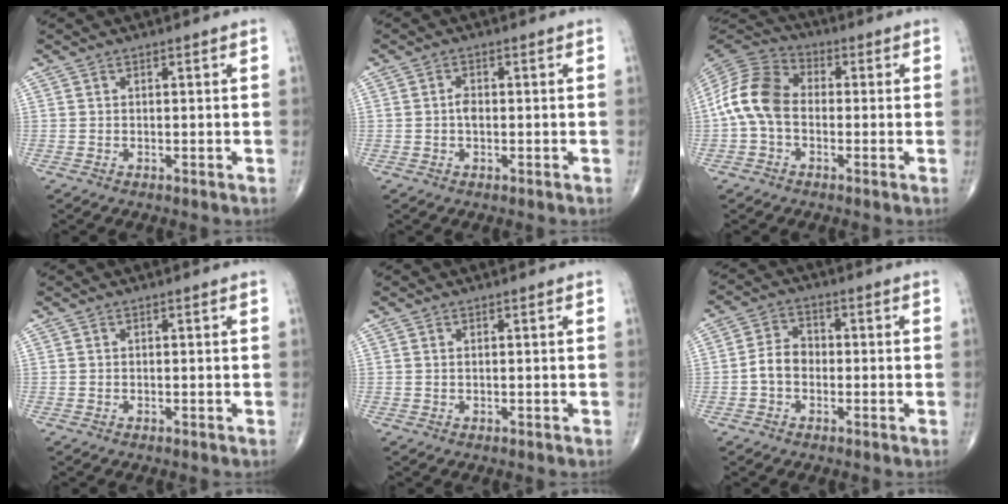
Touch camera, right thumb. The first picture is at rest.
{"total": 1.8, "force": [-0.2, 1.1, 1.4], "torque": [-0.022, 0.003, -0.006]}
{"total": 11.3, "force": [-1.1, 7.9, 8.0], "torque": [-0.152, 0.032, -0.036]}
{"total": 0.0}
{"total": 0.0}
{"total": 5.0, "force": [-1.1, 3.7, 3.1], "torque": [-0.047, 0.021, -0.029]}